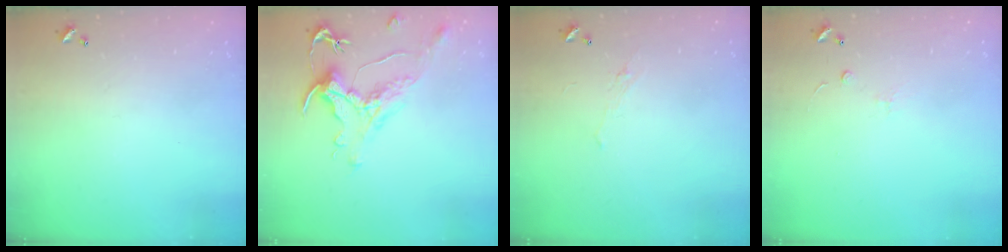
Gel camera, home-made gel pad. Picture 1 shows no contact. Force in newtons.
{"total": 1.7, "press": 1.1, "slide": 1.3}
{"total": 0.9, "press": 0.5, "slide": 0.7}
{"total": 1.6, "press": 1.5, "slide": 0.4}